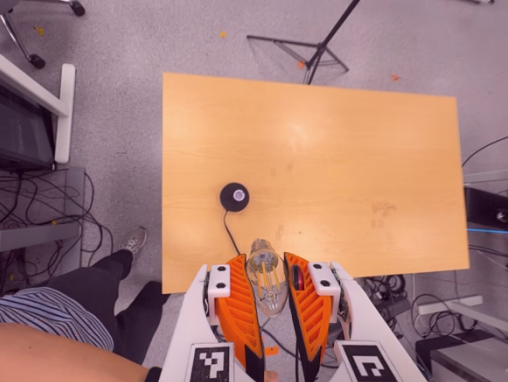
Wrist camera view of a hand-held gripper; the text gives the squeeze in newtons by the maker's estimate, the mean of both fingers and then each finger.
{"total": 21.5, "left": 25.9, "right": 17.1}